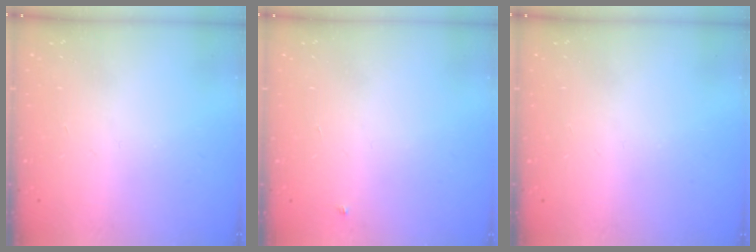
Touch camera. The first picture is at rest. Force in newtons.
{"total": 2.7, "press": 2.7, "slide": 0.4}
{"total": 0.0}